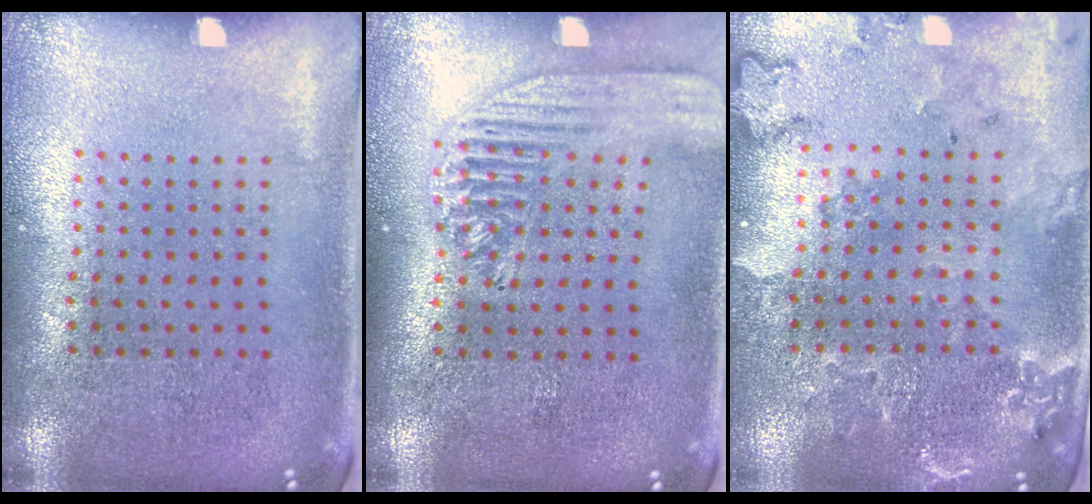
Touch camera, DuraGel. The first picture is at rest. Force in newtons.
{"total": 1.6, "press": 1.4, "slide": 0.6}
{"total": 0.5, "press": 0.5, "slide": 0.2}